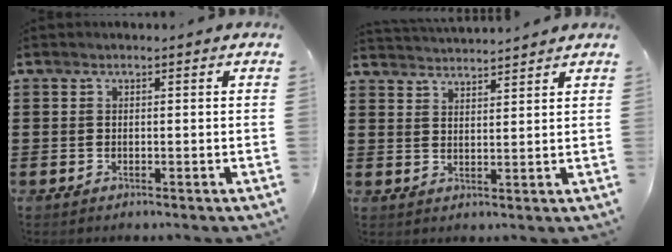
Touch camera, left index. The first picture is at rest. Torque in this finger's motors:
{"motor_torque": [2.14, 0.00, 0.44, 0.13]}